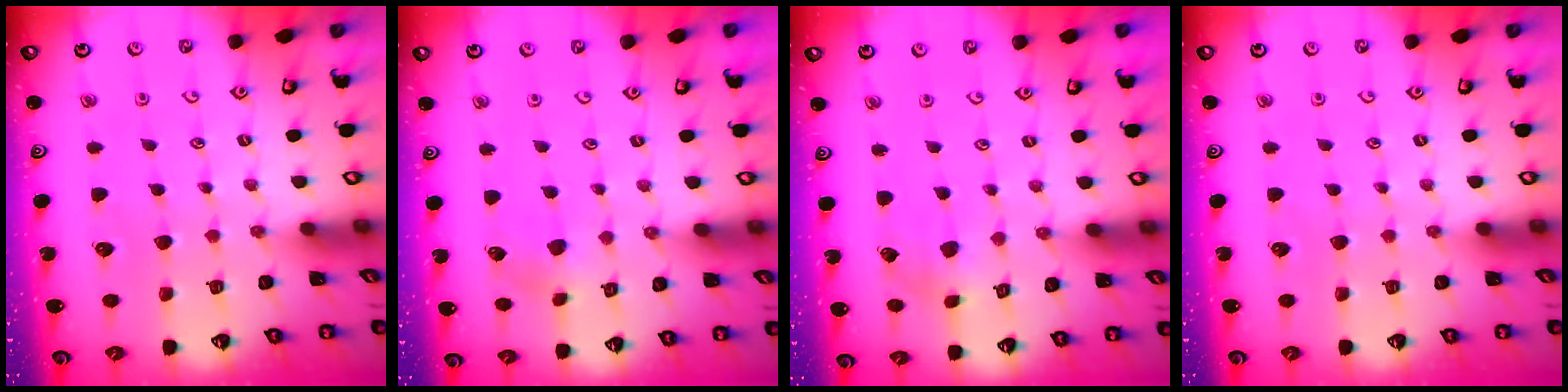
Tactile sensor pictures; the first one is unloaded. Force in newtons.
{"total": 3.0, "press": 3.0, "slide": 0.3}
{"total": 2.1, "press": 2.1, "slide": 0.2}
{"total": 0.0}